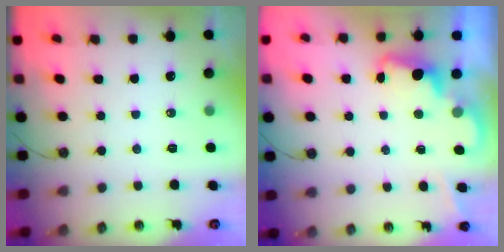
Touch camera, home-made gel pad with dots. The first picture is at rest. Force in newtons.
{"total": 2.3, "press": 2.2, "slide": 0.5}